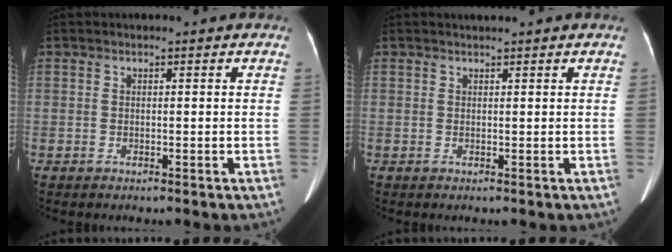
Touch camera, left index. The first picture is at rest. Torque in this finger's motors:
{"motor_torque": [-0.01, -0.22, 0.01, -0.01]}